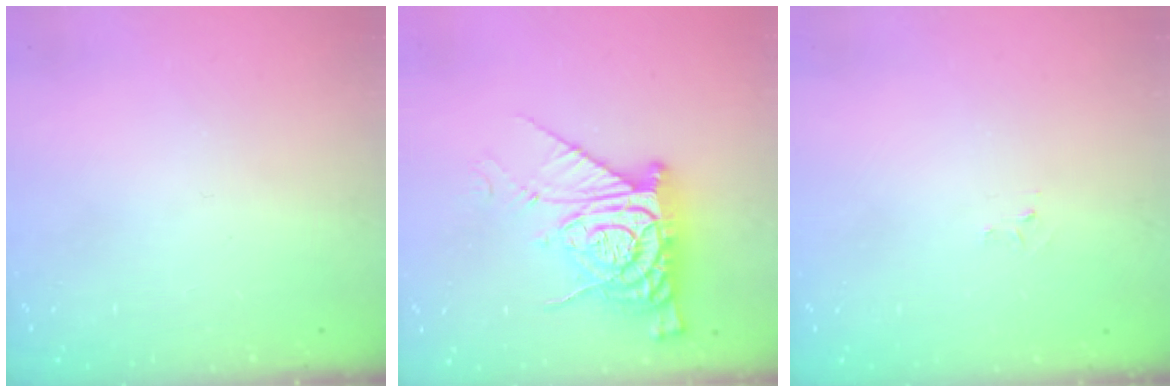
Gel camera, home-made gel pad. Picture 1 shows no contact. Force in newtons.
{"total": 13.0, "press": 12.9, "slide": 1.0}
{"total": 2.6, "press": 2.6, "slide": 0.4}